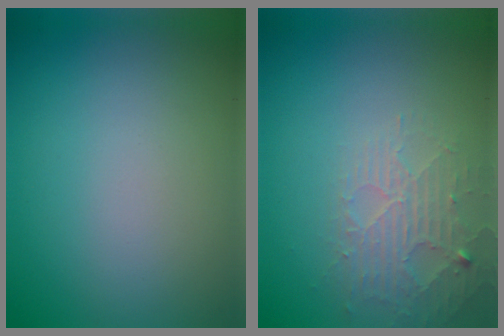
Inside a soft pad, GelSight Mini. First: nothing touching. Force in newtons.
{"total": 3.1, "press": 3.0, "slide": 0.6}